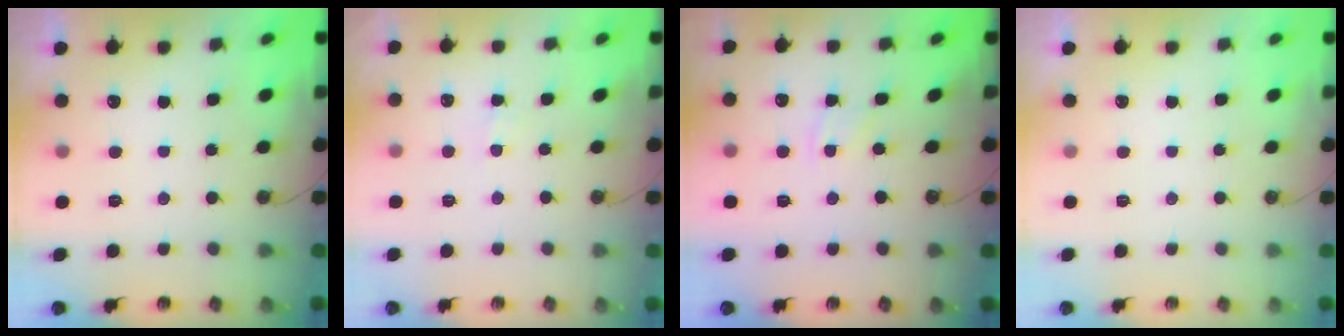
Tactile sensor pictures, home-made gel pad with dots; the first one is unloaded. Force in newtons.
{"total": 1.5, "press": 1.5, "slide": 0.3}
{"total": 2.2, "press": 2.1, "slide": 0.4}
{"total": 0.0}